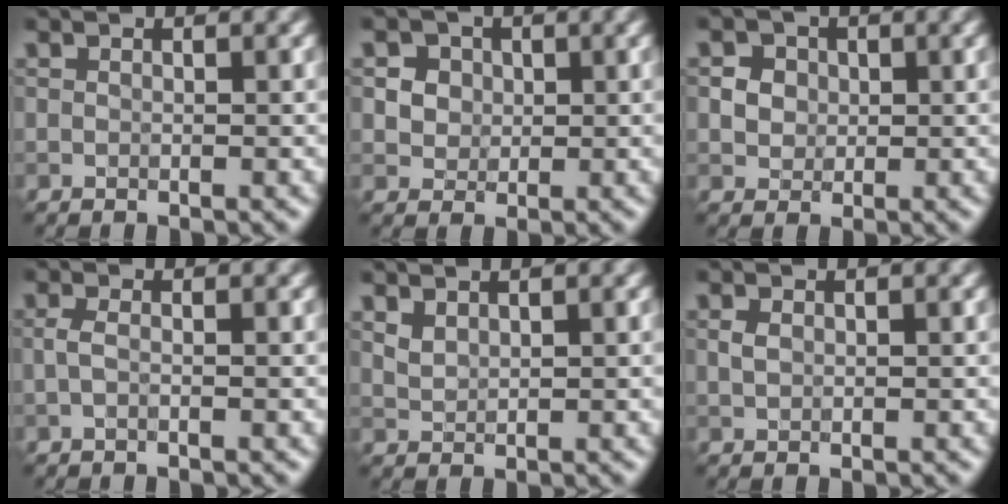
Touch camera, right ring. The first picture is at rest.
{"total": 4.2, "force": [1.7, 3.4, 1.8], "torque": [-0.035, 0.009, 0.028]}
{"total": 2.6, "force": [0.8, 2.3, 1.1], "torque": [-0.025, 0.000, 0.020]}
{"total": 1.1, "force": [-0.3, 0.3, 1.0], "torque": [-0.025, -0.001, -0.009]}
{"total": 1.2, "force": [0.9, 0.5, 0.5], "torque": [-0.016, -0.001, 0.024]}
{"total": 0.8, "force": [0.2, 0.6, 0.5], "torque": [-0.014, 0.000, 0.004]}